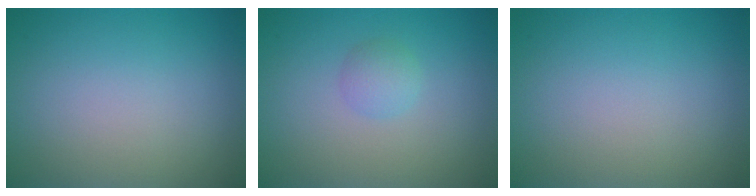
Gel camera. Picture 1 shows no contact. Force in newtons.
{"total": 1.5, "press": 1.5, "slide": 0.1}
{"total": 0.0}